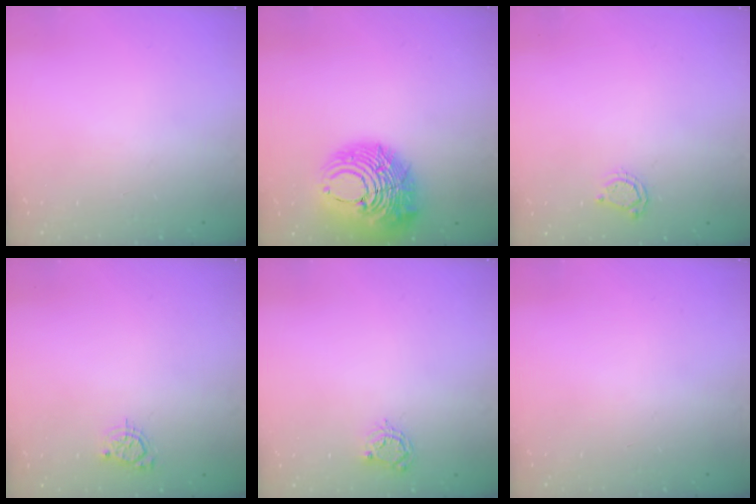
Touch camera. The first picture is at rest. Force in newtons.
{"total": 15.6, "press": 15.4, "slide": 2.1}
{"total": 5.3, "press": 5.3, "slide": 0.5}
{"total": 3.9, "press": 3.9, "slide": 0.5}
{"total": 4.4, "press": 4.4, "slide": 0.4}
{"total": 0.0}